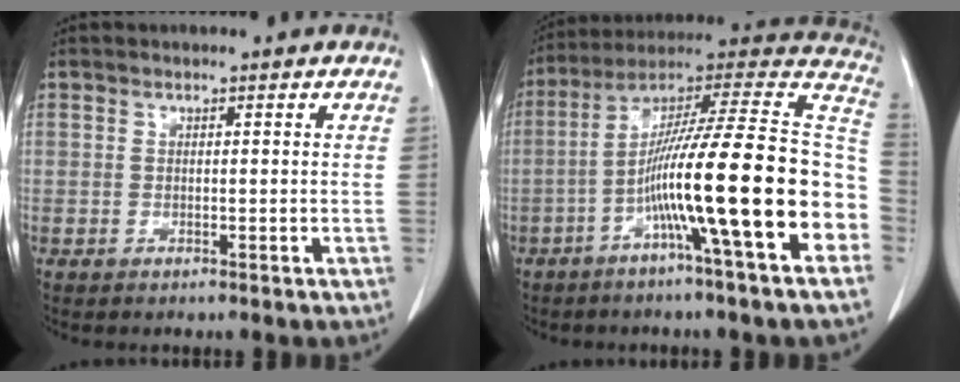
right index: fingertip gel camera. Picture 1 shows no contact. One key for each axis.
{"total": 24.4, "fx": -6.5, "fy": 0.6, "fz": 23.5, "tx": -0.311, "ty": 0.011, "tz": -0.117}